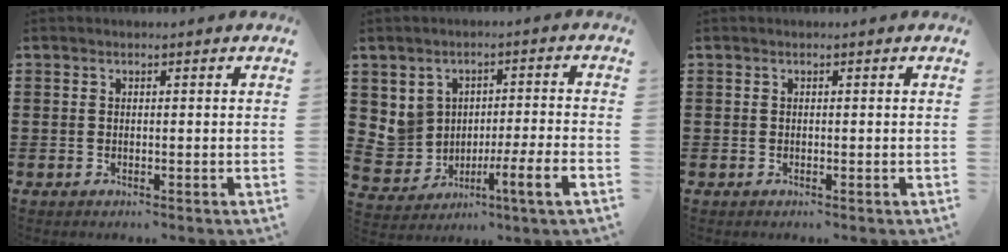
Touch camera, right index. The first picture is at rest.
{"total": 4.3, "force": [-1.0, 3.0, 3.0], "torque": [-0.074, -0.004, -0.021]}
{"total": 0.0}